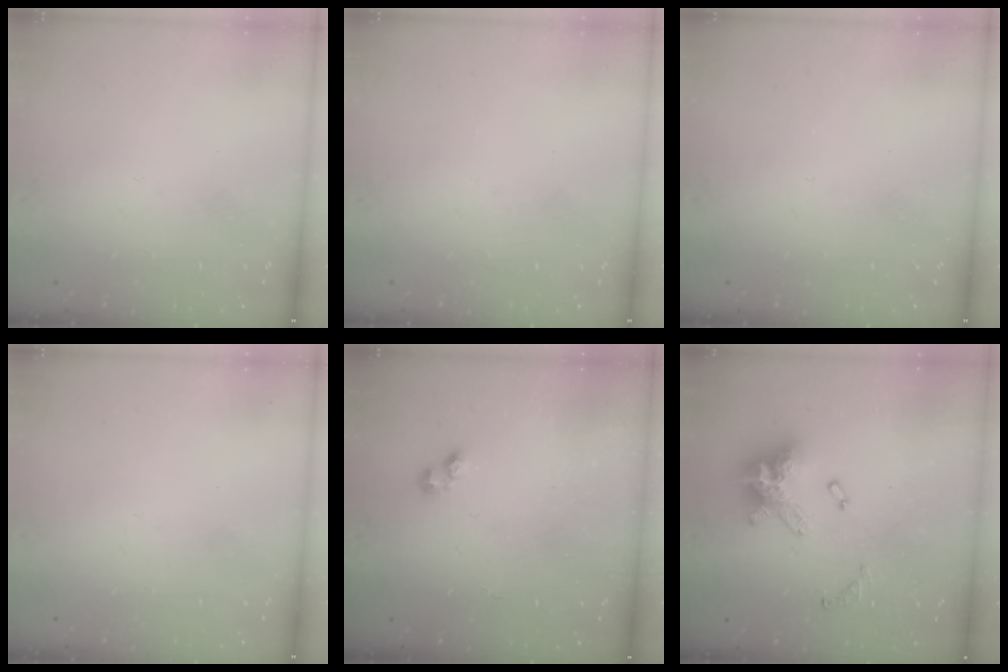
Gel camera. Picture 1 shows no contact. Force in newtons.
{"total": 0.0}
{"total": 0.0}
{"total": 0.0}
{"total": 2.3, "press": 2.2, "slide": 0.3}
{"total": 15.2, "press": 15.1, "slide": 1.3}